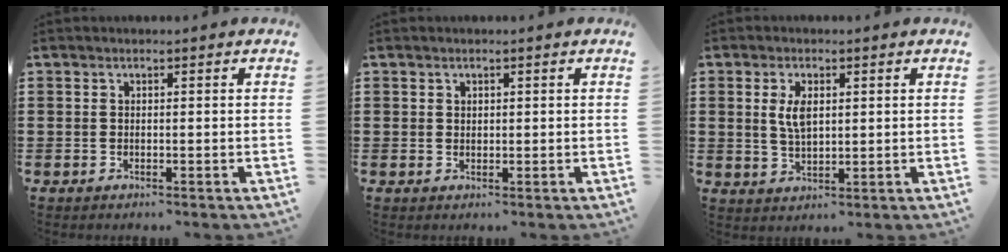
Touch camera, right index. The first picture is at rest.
{"total": 0.9, "force": [0.6, 0.7, 0.2], "torque": [-0.006, 0.003, 0.011]}
{"total": 4.4, "force": [1.0, 2.1, 3.7], "torque": [-0.079, 0.008, 0.017]}